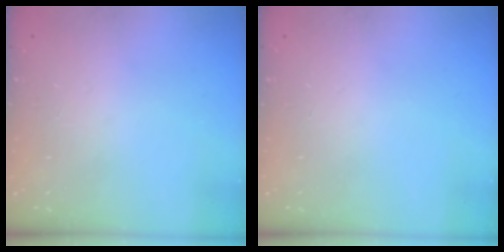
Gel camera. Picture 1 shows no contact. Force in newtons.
{"total": 0.0}